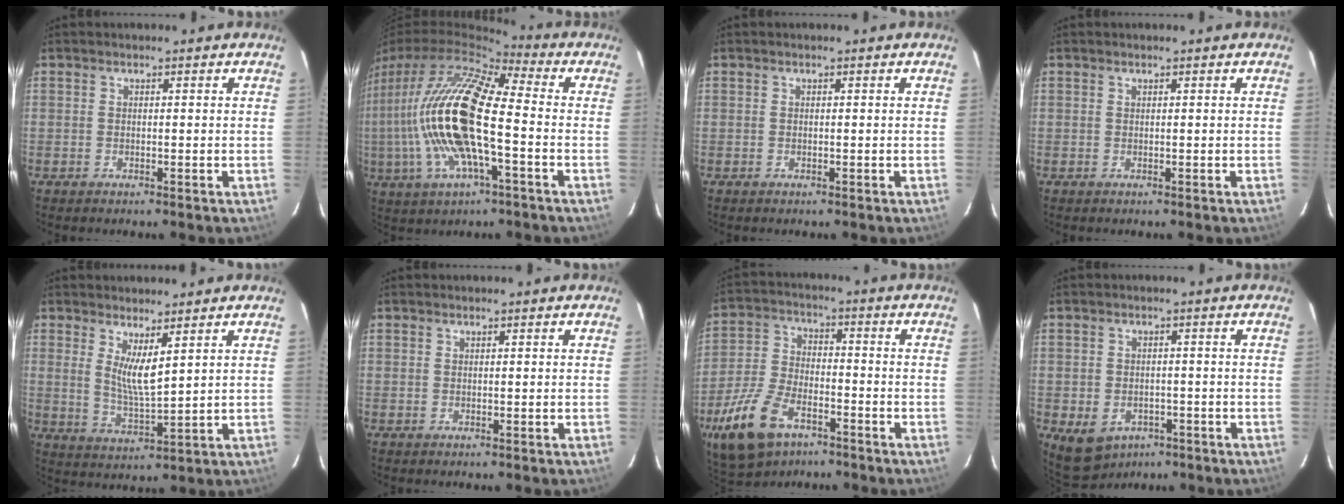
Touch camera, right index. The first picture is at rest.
{"total": 18.9, "force": [-2.1, 5.3, 18.1], "torque": [-0.345, -0.005, -0.048]}
{"total": 0.0}
{"total": 0.0}
{"total": 6.0, "force": [3.2, 1.1, 4.9], "torque": [-0.091, -0.018, 0.061]}
{"total": 0.5, "force": [0.2, 0.4, -0.1], "torque": [0.004, 0.000, 0.004]}
{"total": 14.7, "force": [-8.6, 7.7, 9.0], "torque": [-0.214, -0.018, -0.160]}
{"total": 7.4, "force": [-3.9, 5.5, 3.0], "torque": [-0.068, -0.009, -0.039]}